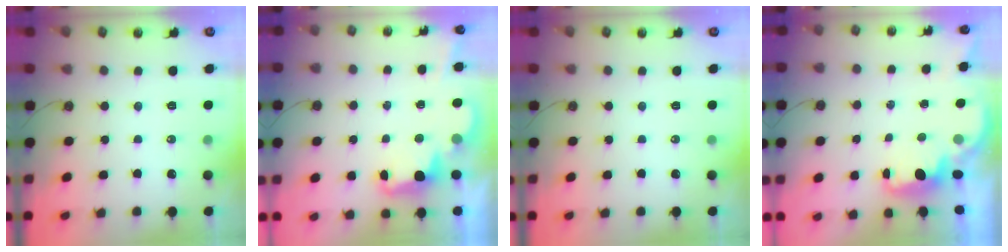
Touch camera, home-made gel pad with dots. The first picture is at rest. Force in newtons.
{"total": 2.5, "press": 2.4, "slide": 0.6}
{"total": 0.0}
{"total": 1.4, "press": 1.2, "slide": 0.6}